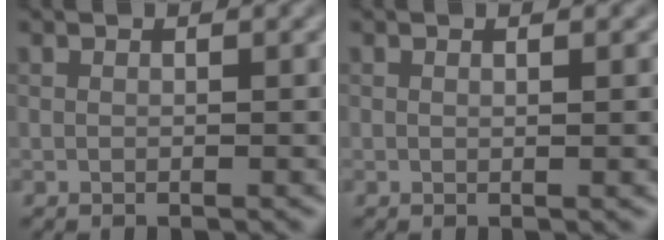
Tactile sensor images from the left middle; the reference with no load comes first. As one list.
[{"total": 1.3, "force": [0.3, 0.5, 1.1], "torque": [-0.011, 0.006, -0.003]}]